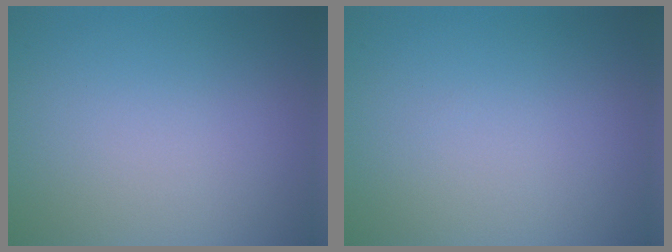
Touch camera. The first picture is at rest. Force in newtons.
{"total": 0.0}